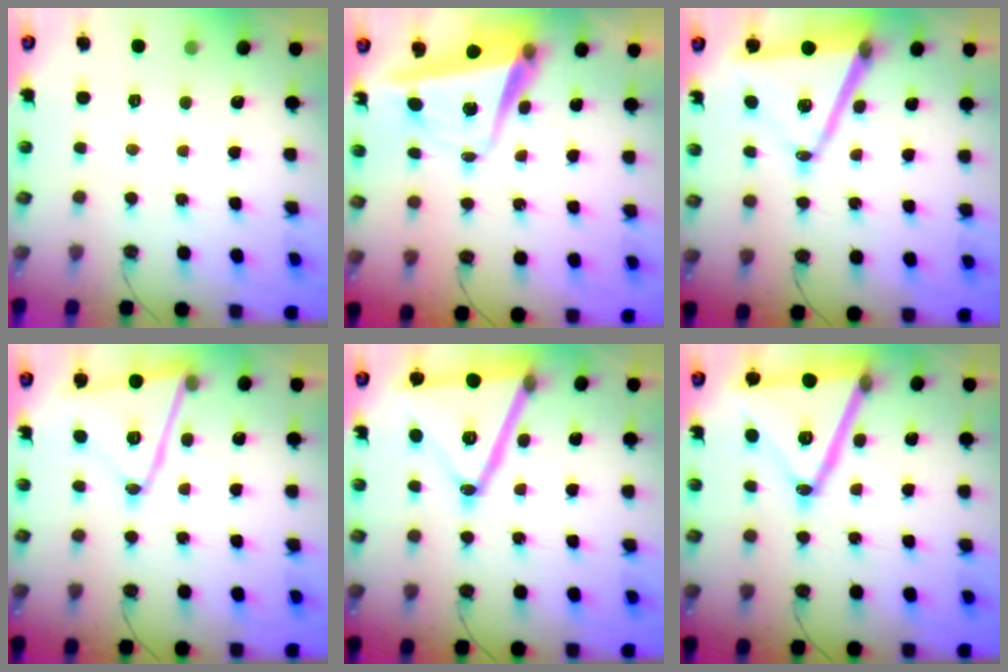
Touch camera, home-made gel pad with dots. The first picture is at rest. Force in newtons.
{"total": 7.4, "press": 7.2, "slide": 1.3}
{"total": 15.5, "press": 14.9, "slide": 4.0}
{"total": 14.3, "press": 14.1, "slide": 2.4}
{"total": 22.6, "press": 22.4, "slide": 3.3}
{"total": 22.6, "press": 22.4, "slide": 3.3}